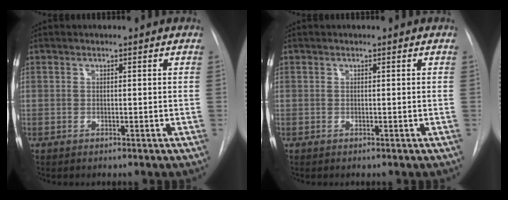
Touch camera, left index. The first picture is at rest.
{"total": 0.0}